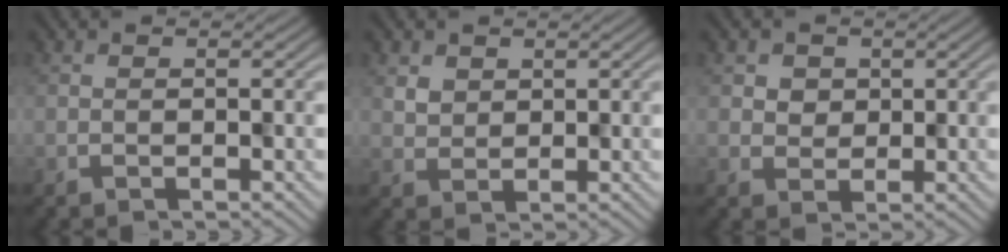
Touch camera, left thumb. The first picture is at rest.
{"total": 2.2, "force": [1.9, 1.1, -0.1], "torque": [-0.001, 0.000, 0.038]}
{"total": 2.2, "force": [1.5, 1.6, -0.4], "torque": [0.005, 0.001, 0.026]}